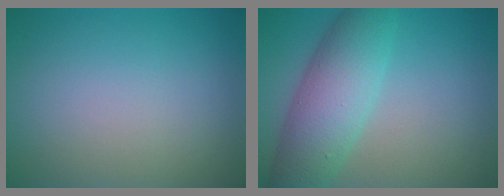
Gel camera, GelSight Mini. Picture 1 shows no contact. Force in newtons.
{"total": 7.1, "press": 7.1, "slide": 0.2}